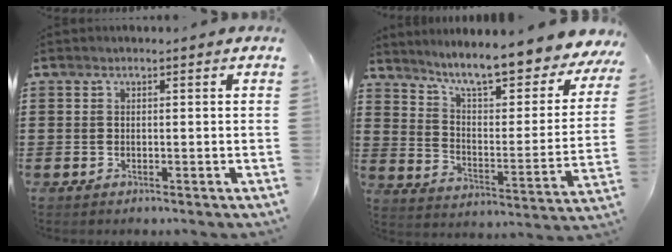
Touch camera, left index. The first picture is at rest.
{"total": 9.5, "force": [8.0, 0.5, 5.1], "torque": [-0.115, -0.060, 0.130]}